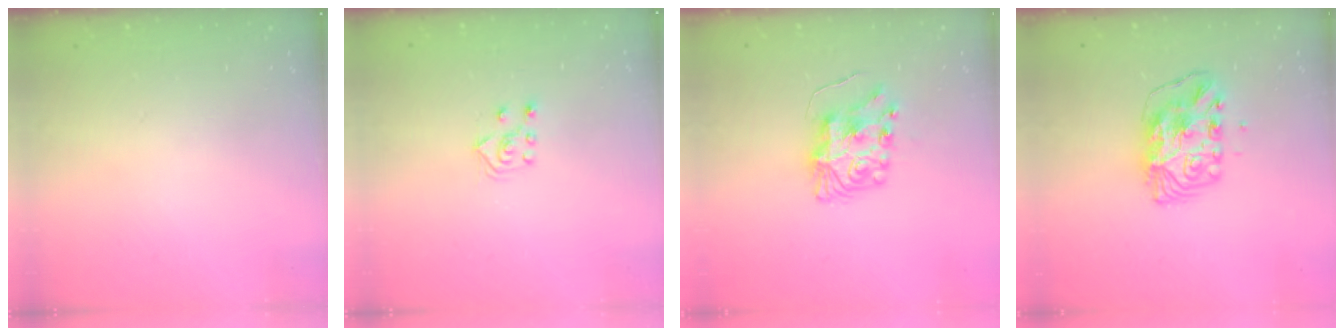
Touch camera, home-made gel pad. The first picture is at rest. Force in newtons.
{"total": 5.7, "press": 5.7, "slide": 0.8}
{"total": 8.5, "press": 8.5, "slide": 0.4}
{"total": 10.3, "press": 10.3, "slide": 0.8}